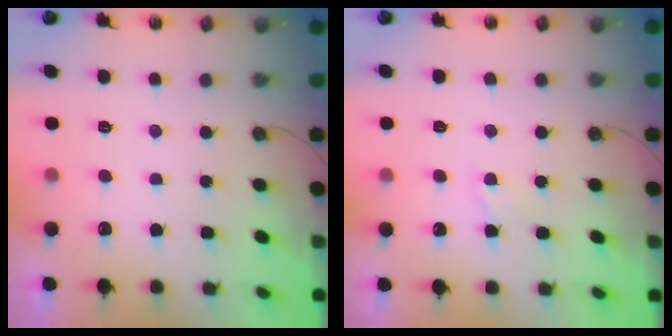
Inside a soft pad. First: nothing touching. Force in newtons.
{"total": 4.2, "press": 4.2, "slide": 0.5}